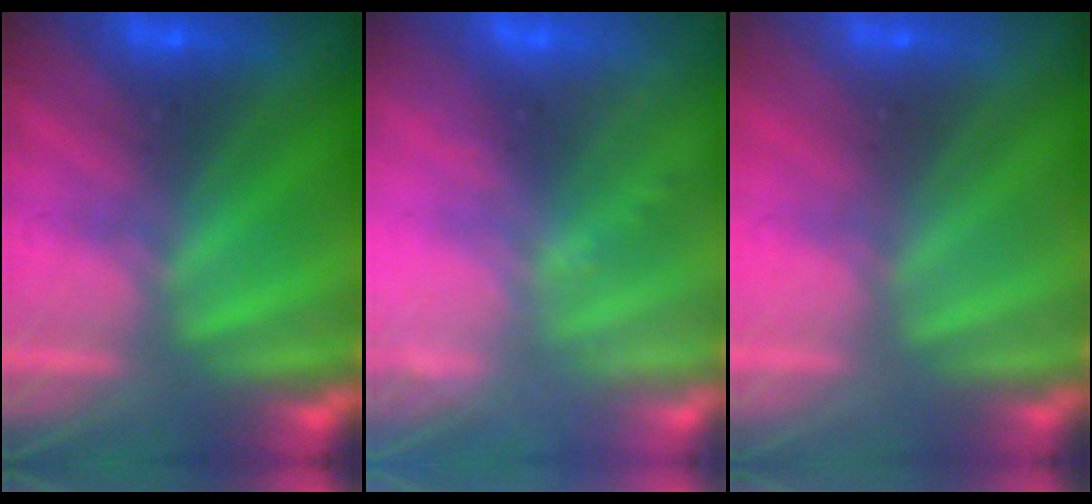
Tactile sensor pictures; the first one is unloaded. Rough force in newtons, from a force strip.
{"total": 2.4}
{"total": 2.8}